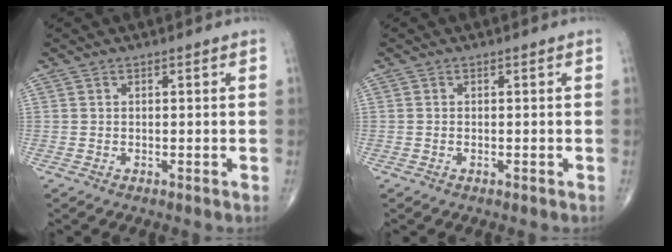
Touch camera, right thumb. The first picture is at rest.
{"total": 0.0}